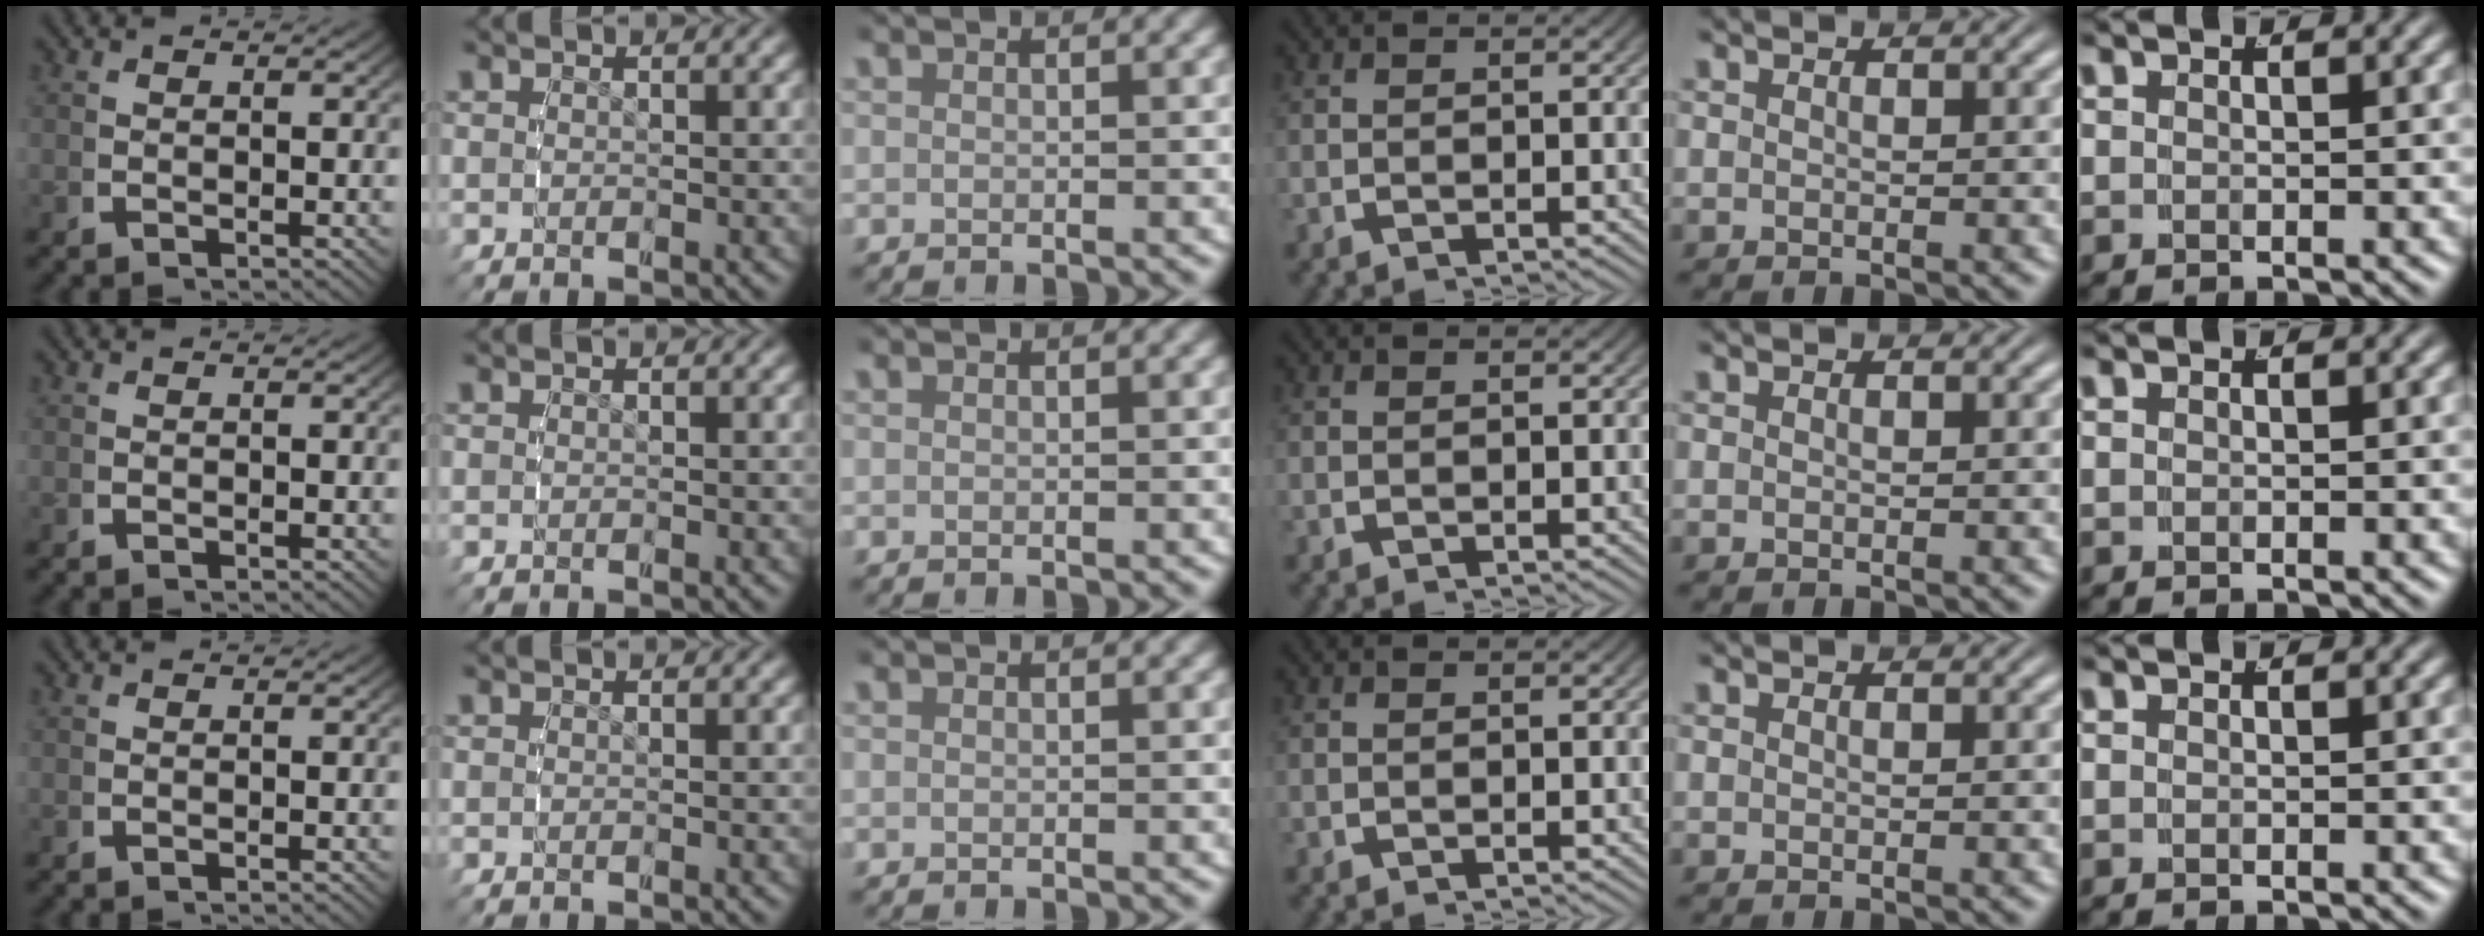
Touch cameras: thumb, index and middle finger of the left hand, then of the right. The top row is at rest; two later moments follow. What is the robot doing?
{"motion": "reach", "object": "jacket"}